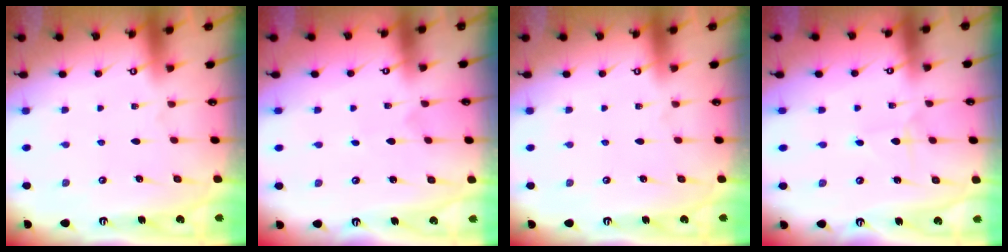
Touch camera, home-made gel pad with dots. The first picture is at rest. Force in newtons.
{"total": 0.7, "press": 0.7, "slide": 0.0}
{"total": 0.0}
{"total": 1.6, "press": 1.6, "slide": 0.2}